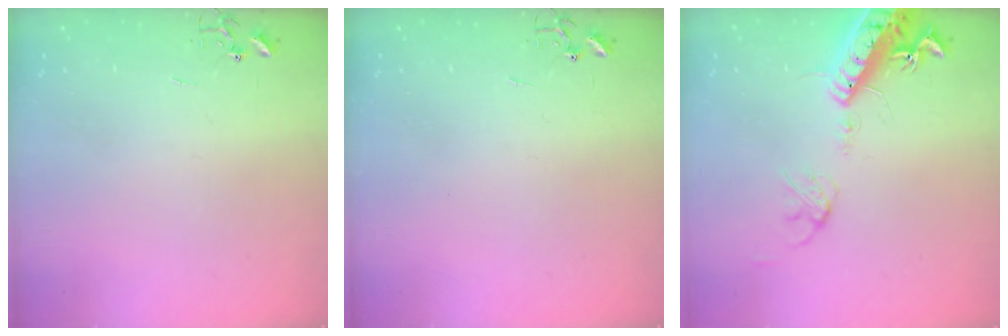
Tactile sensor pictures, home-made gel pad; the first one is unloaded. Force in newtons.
{"total": 0.0}
{"total": 16.2, "press": 15.7, "slide": 3.7}